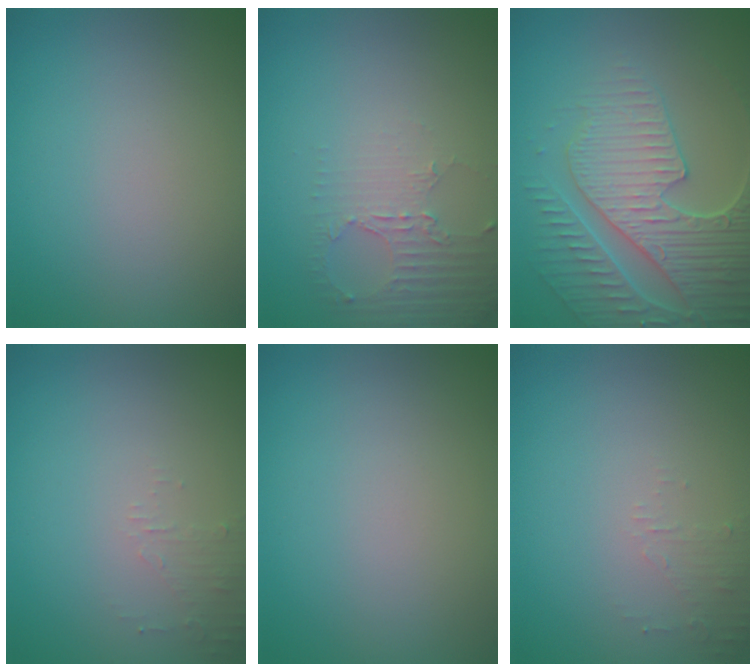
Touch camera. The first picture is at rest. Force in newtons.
{"total": 2.5, "press": 1.8, "slide": 1.7}
{"total": 7.0, "press": 5.7, "slide": 4.2}
{"total": 1.3, "press": 1.2, "slide": 0.3}
{"total": 0.0}
{"total": 1.3, "press": 1.2, "slide": 0.3}